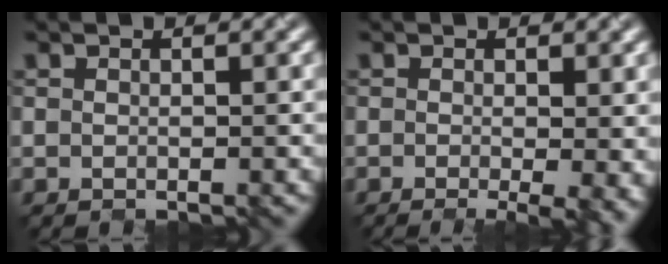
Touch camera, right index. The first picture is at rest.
{"total": 3.5, "force": [-0.5, 0.7, 3.4], "torque": [-0.043, -0.012, -0.008]}